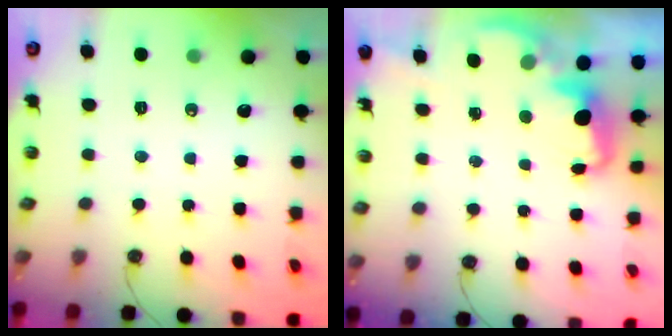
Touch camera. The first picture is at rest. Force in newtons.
{"total": 2.2, "press": 2.1, "slide": 0.6}